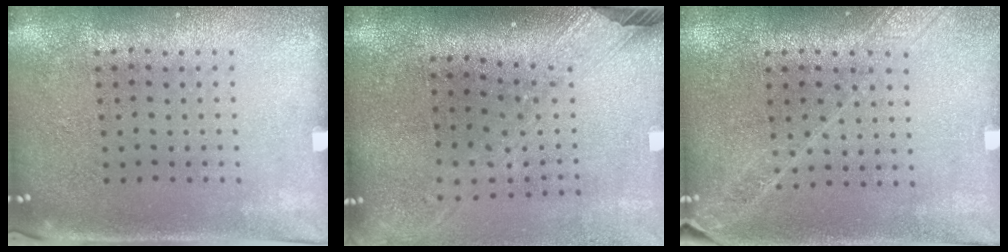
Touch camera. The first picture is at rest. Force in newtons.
{"total": 2.5, "press": 1.9, "slide": 1.7}
{"total": 1.7, "press": 1.4, "slide": 0.9}